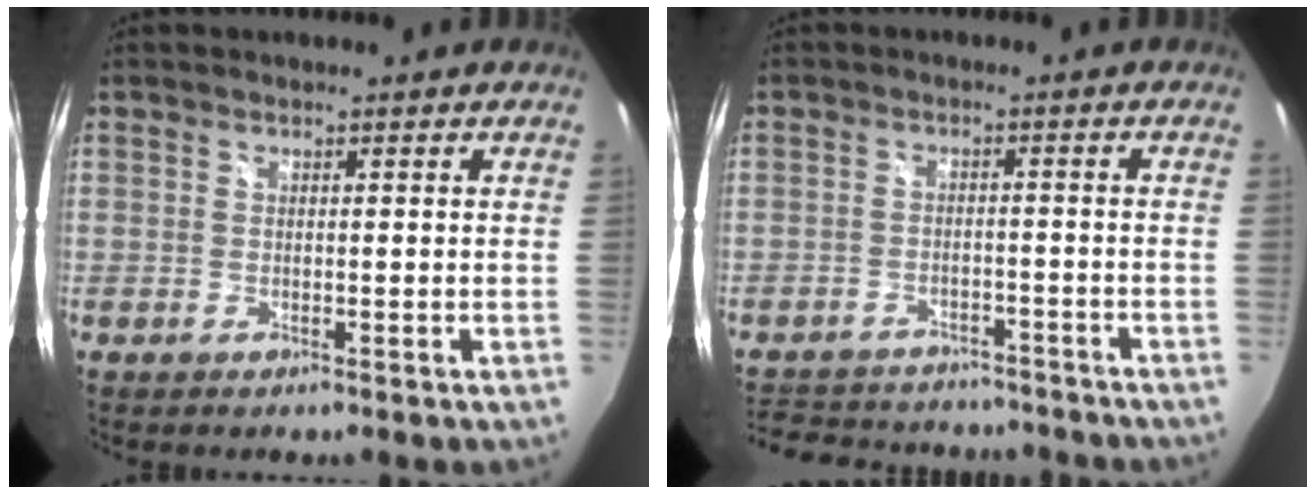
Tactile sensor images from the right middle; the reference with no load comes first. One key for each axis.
{"total": 16.3, "fx": -13.6, "fy": 6.9, "fz": 5.7, "tx": -0.135, "ty": 0.026, "tz": -0.180}